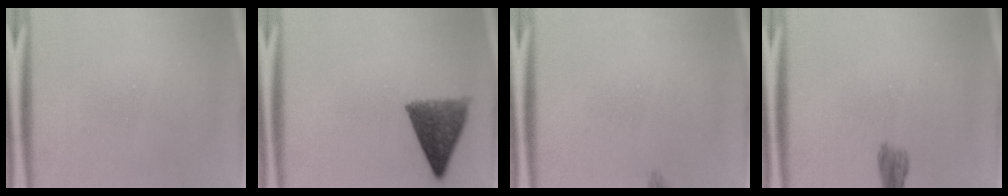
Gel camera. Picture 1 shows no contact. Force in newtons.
{"total": 8.6}
{"total": 0.9}
{"total": 1.6}